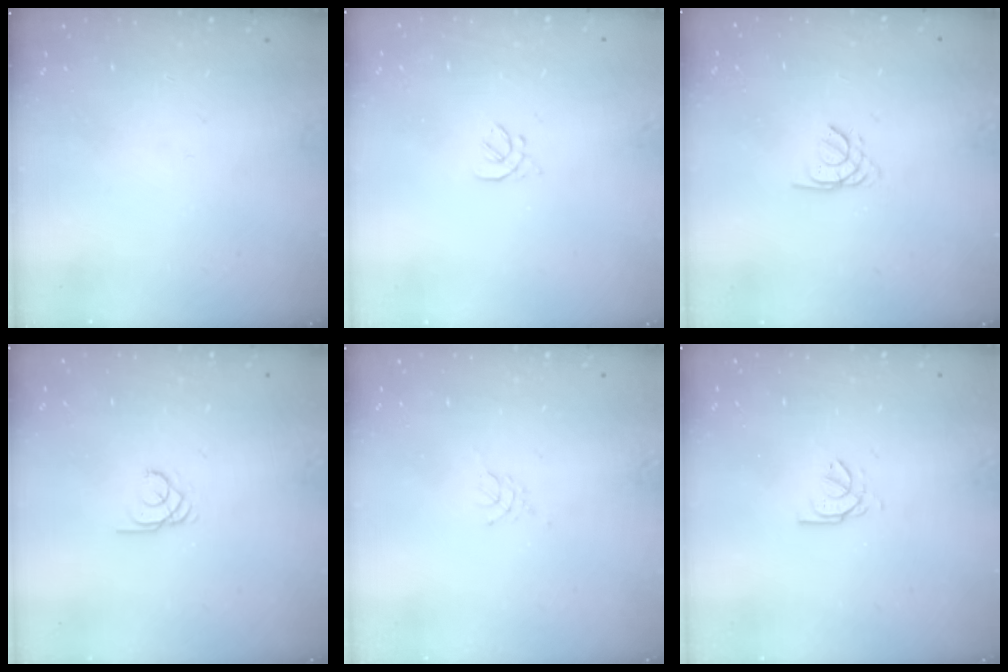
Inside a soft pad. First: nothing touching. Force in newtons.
{"total": 2.1, "press": 2.0, "slide": 0.7}
{"total": 1.1, "press": 1.1, "slide": 0.3}
{"total": 1.9, "press": 1.9, "slide": 0.0}
{"total": 3.2, "press": 3.1, "slide": 0.6}
{"total": 2.7, "press": 2.7, "slide": 0.4}